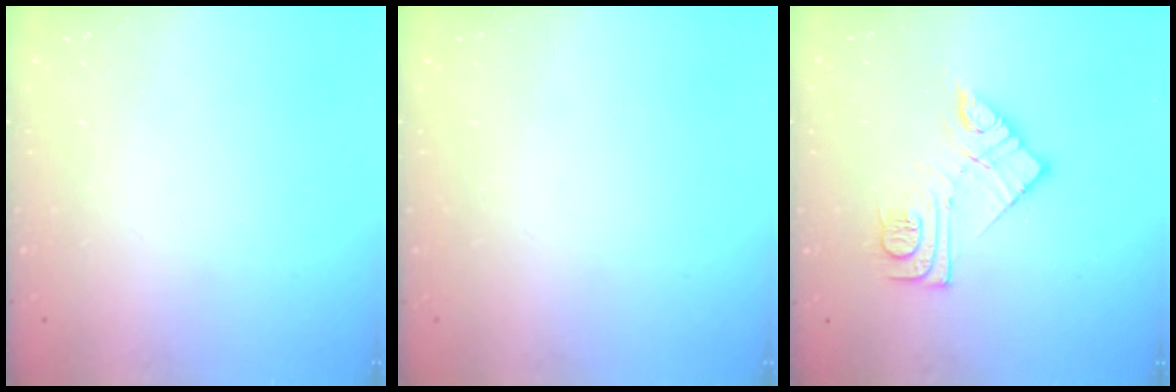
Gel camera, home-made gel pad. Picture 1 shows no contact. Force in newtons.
{"total": 1.5, "press": 1.5, "slide": 0.1}
{"total": 12.6, "press": 12.6, "slide": 0.8}